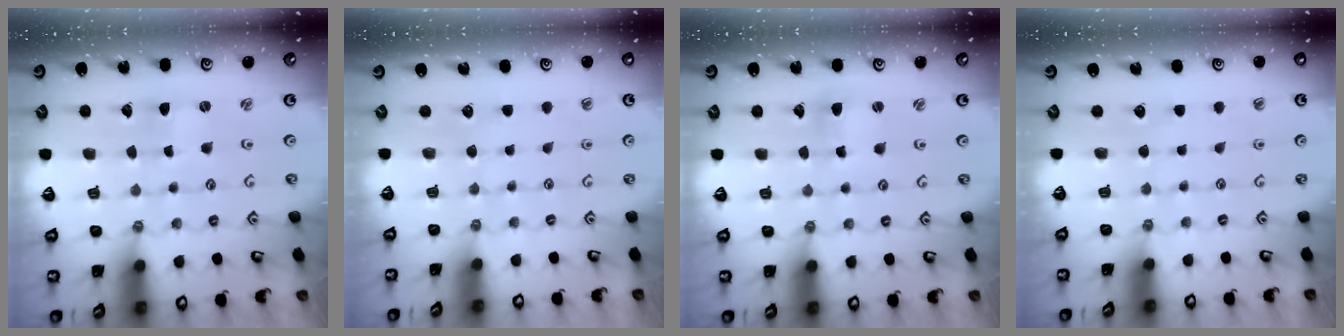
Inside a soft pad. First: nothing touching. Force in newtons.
{"total": 0.0}
{"total": 2.5, "press": 2.5, "slide": 0.3}
{"total": 0.0}